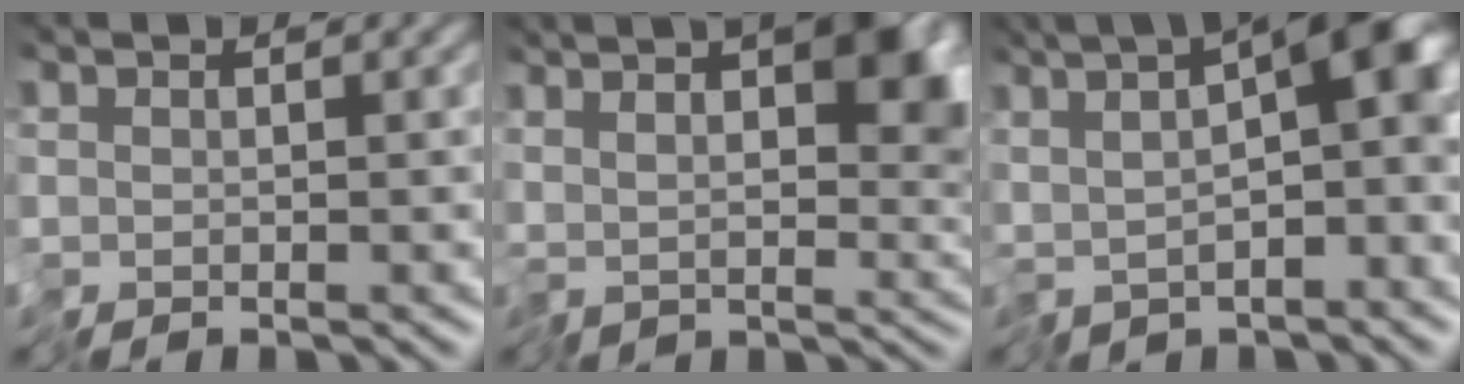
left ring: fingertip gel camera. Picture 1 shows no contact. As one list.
[{"total": 10.2, "force": [4.1, 4.2, 8.3], "torque": [-0.134, 0.004, 0.081]}, {"total": 11.2, "force": [1.8, 4.1, 10.3], "torque": [-0.163, 0.008, 0.035]}]